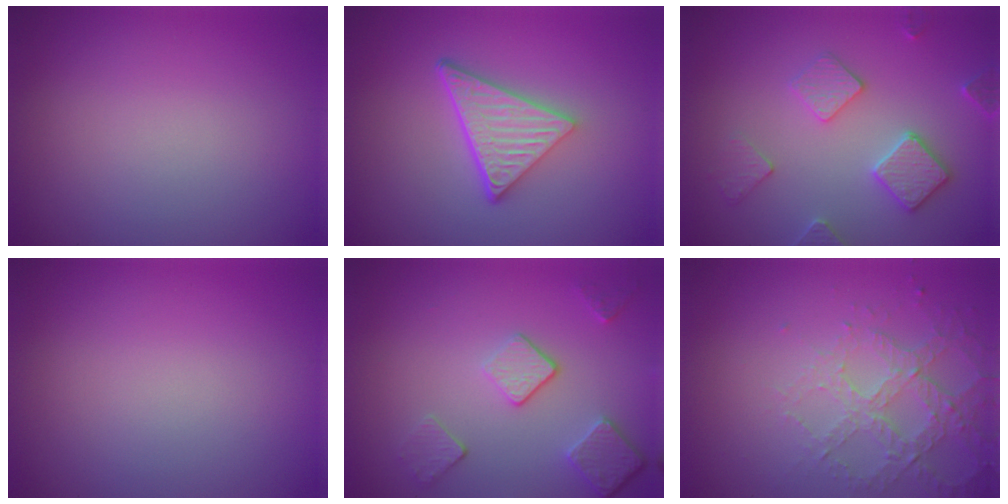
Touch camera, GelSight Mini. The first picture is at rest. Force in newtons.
{"total": 5.1, "press": 3.6, "slide": 3.7}
{"total": 3.2, "press": 3.2, "slide": 0.1}
{"total": 0.0}
{"total": 3.5, "press": 2.8, "slide": 2.1}
{"total": 4.1, "press": 3.0, "slide": 2.9}